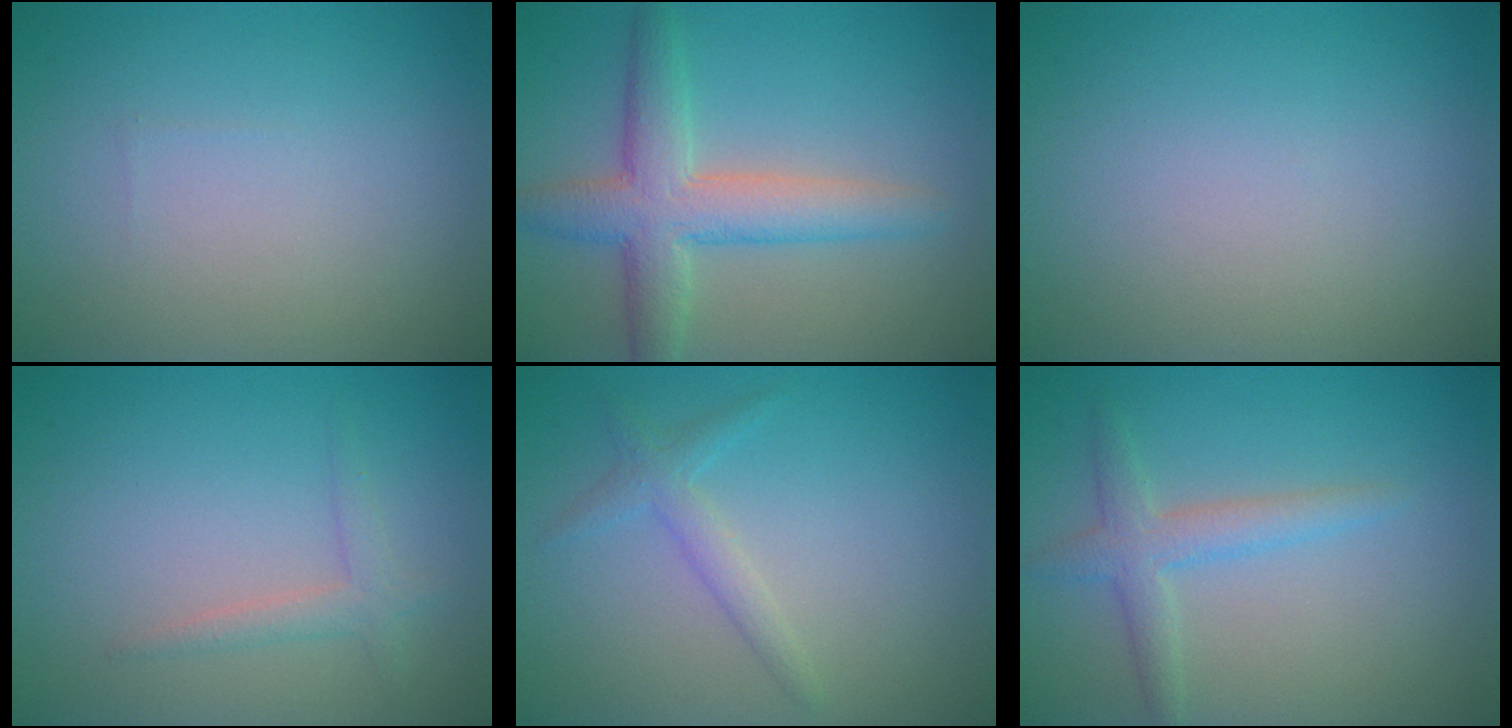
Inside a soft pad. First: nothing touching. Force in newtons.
{"total": 5.4, "press": 5.4, "slide": 0.1}
{"total": 0.0}
{"total": 1.6, "press": 1.5, "slide": 0.1}
{"total": 1.8, "press": 1.8, "slide": 0.0}
{"total": 2.7, "press": 2.7, "slide": 0.1}